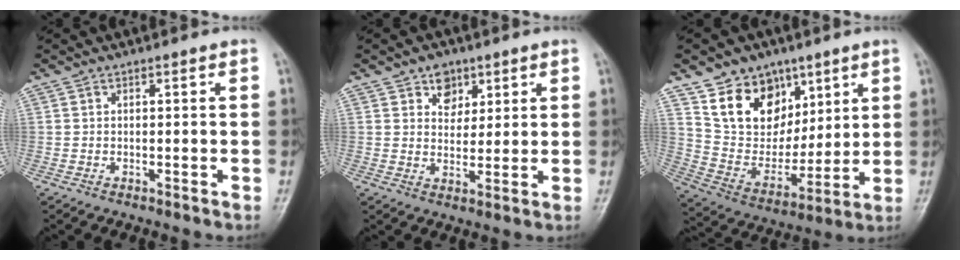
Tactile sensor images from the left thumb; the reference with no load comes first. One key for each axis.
{"total": 5.1, "fx": 2.8, "fy": 3.8, "fz": 2.0, "tx": -0.001, "ty": -0.014, "tz": 0.043}
{"total": 15.9, "fx": 8.8, "fy": 11.5, "fz": 6.6, "tx": -0.065, "ty": -0.046, "tz": 0.169}